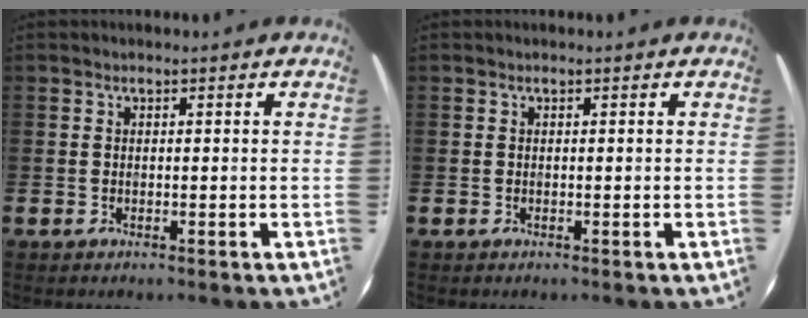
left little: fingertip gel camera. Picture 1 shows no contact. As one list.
[{"total": 0.0}]